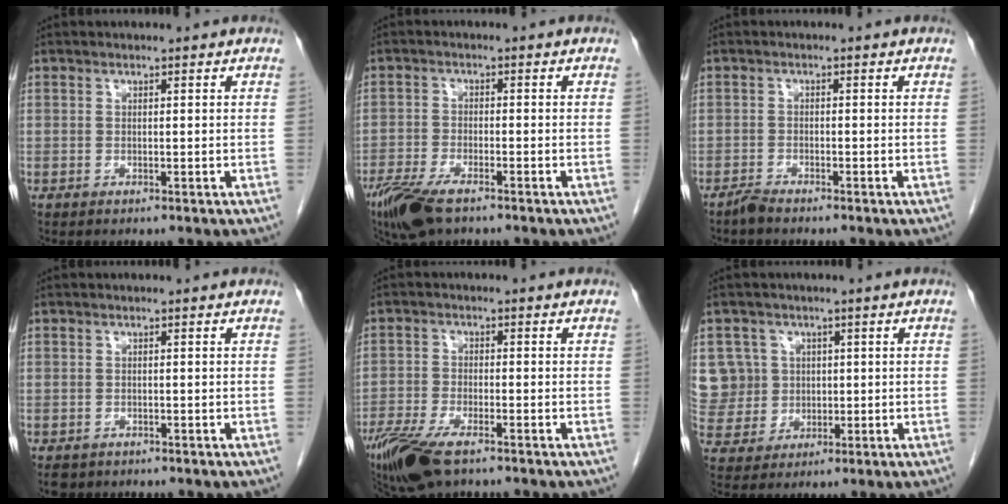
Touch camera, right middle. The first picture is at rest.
{"total": 7.6, "force": [-5.3, 2.3, 4.9], "torque": [-0.097, -0.016, -0.097]}
{"total": 1.5, "force": [-1.4, 0.1, 0.5], "torque": [-0.017, -0.003, -0.029]}
{"total": 2.1, "force": [-1.6, 1.4, 0.4], "torque": [-0.008, 0.000, -0.022]}
{"total": 9.9, "force": [-6.7, 3.0, 6.6], "torque": [-0.126, -0.020, -0.120]}
{"total": 8.7, "force": [2.2, 8.4, 0.5], "torque": [-0.023, 0.037, 0.057]}